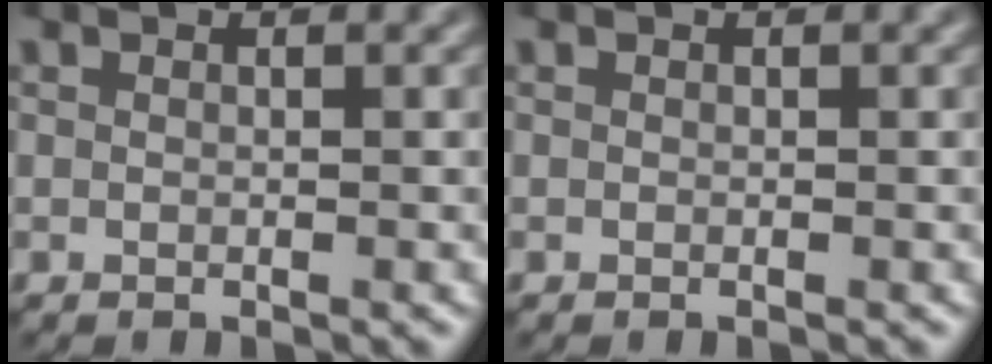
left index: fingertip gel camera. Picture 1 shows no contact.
{"total": 0.0}